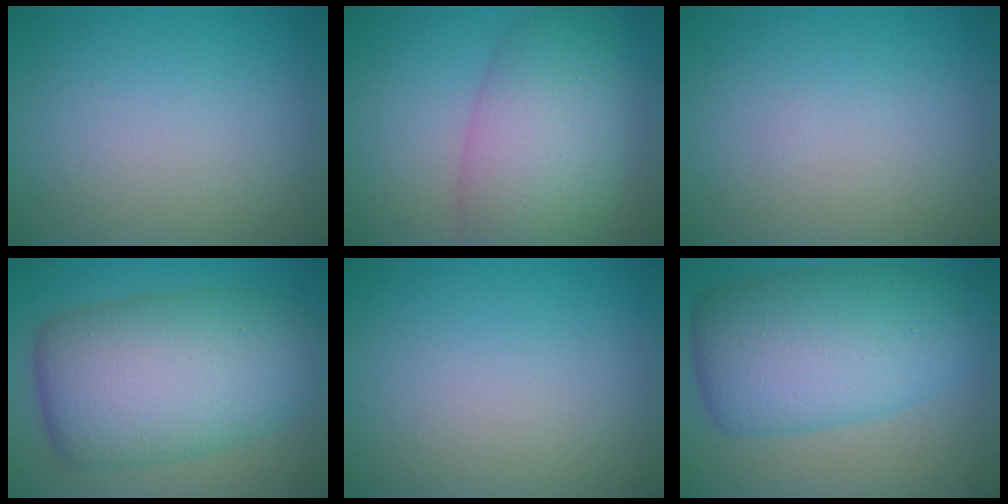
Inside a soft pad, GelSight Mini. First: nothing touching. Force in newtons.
{"total": 8.5, "press": 8.5, "slide": 0.5}
{"total": 0.0}
{"total": 12.2, "press": 12.2, "slide": 0.2}
{"total": 0.0}
{"total": 10.6, "press": 10.6, "slide": 0.3}